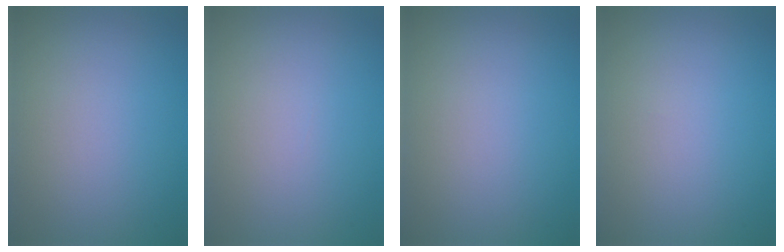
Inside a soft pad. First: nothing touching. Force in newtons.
{"total": 0.0}
{"total": 0.0}
{"total": 0.0}